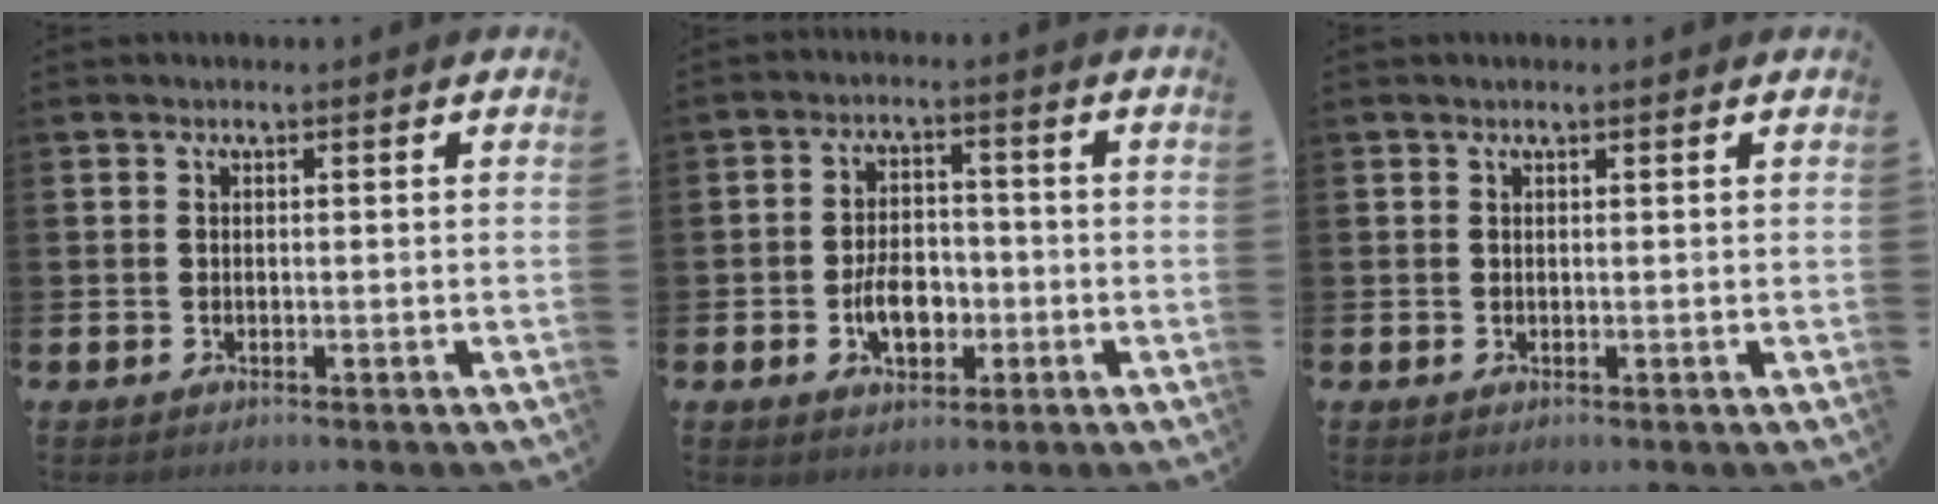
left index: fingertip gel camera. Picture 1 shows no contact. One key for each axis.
{"total": 5.4, "fx": -1.6, "fy": 3.4, "fz": 3.8, "tx": -0.049, "ty": 0.002, "tz": -0.033}
{"total": 0.6, "fx": 0.5, "fy": 0.1, "fz": 0.3, "tx": -0.003, "ty": 0.000, "tz": 0.008}